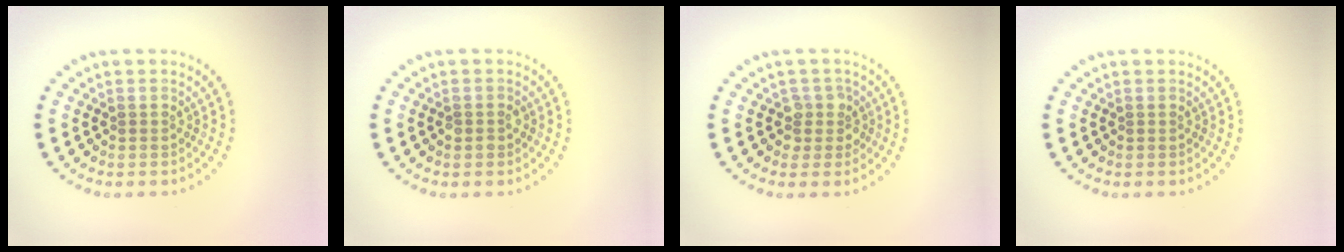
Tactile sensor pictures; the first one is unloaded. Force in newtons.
{"total": 1.0, "press": 1.0, "slide": 0.3}
{"total": 2.1, "press": 1.6, "slide": 1.2}
{"total": 0.0}